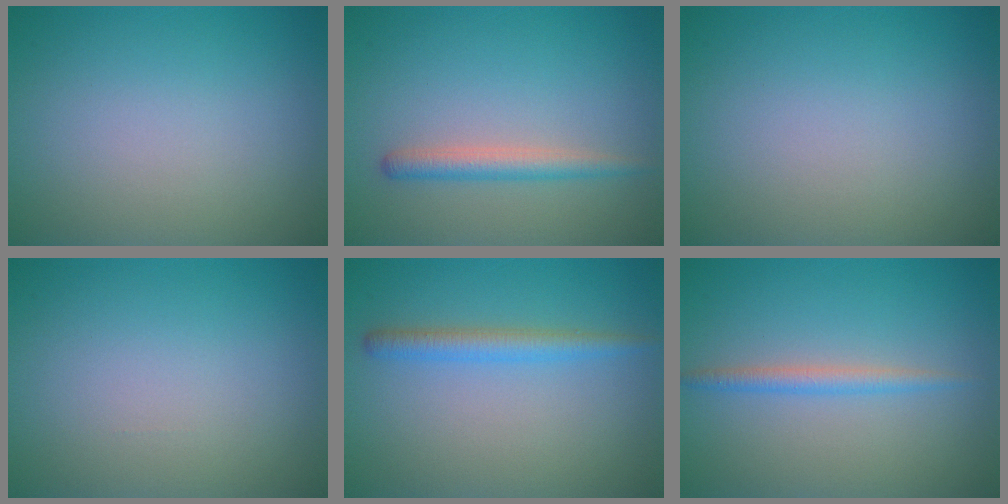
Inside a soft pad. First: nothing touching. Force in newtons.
{"total": 2.2, "press": 2.2, "slide": 0.0}
{"total": 0.0}
{"total": 0.0}
{"total": 2.3, "press": 2.3, "slide": 0.1}
{"total": 1.7, "press": 1.7, "slide": 0.1}